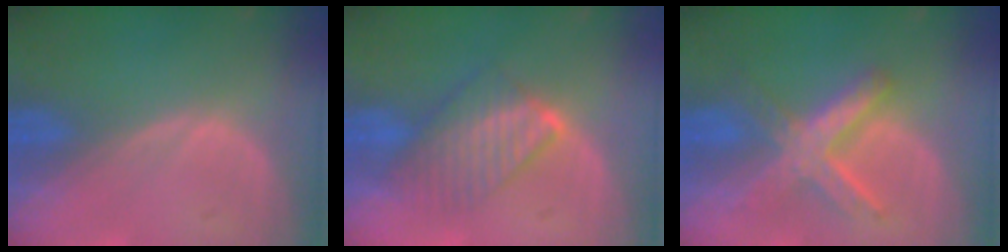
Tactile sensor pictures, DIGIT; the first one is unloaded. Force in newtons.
{"total": 6.5, "press": 6.4, "slide": 0.6}
{"total": 7.6, "press": 7.6, "slide": 0.5}